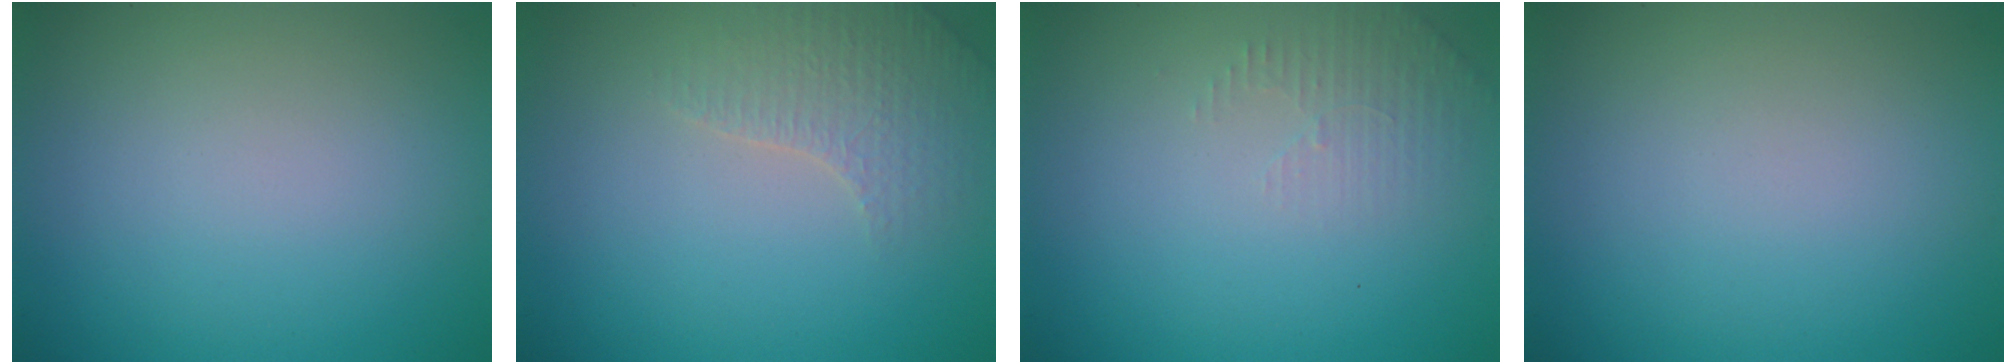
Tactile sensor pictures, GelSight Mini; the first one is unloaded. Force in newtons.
{"total": 2.6, "press": 2.5, "slide": 0.5}
{"total": 1.5, "press": 1.5, "slide": 0.4}
{"total": 0.0}